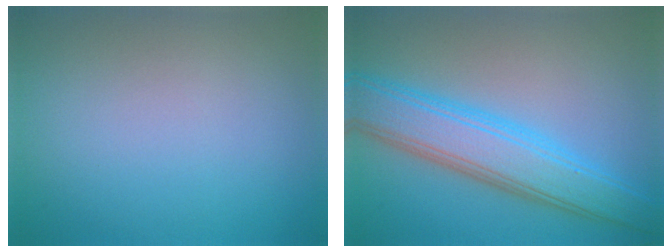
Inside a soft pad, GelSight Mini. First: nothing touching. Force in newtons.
{"total": 6.7, "press": 6.7, "slide": 0.4}